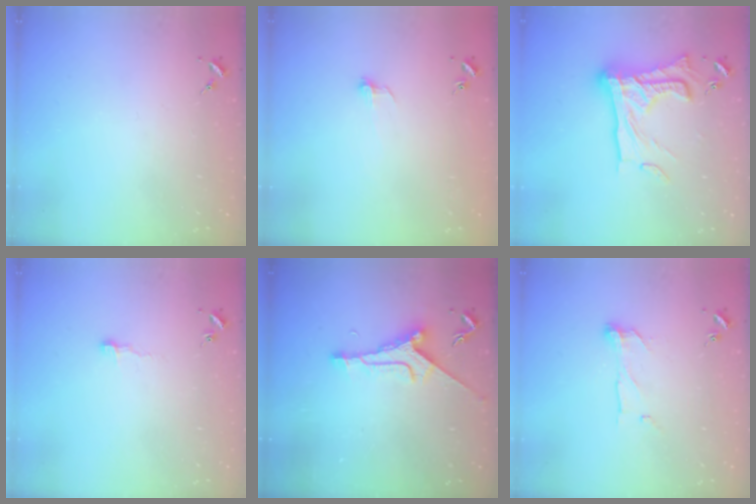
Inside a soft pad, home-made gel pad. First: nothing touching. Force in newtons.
{"total": 5.3, "press": 5.2, "slide": 0.4}
{"total": 24.7, "press": 24.6, "slide": 2.0}
{"total": 4.4, "press": 4.4, "slide": 0.5}
{"total": 9.1, "press": 9.1, "slide": 0.8}
{"total": 8.2, "press": 8.2, "slide": 0.3}